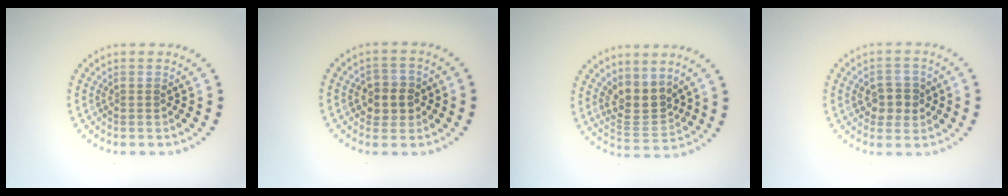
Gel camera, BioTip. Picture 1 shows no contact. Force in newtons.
{"total": 2.8, "press": 2.7, "slide": 0.7}
{"total": 3.4, "press": 2.9, "slide": 1.7}
{"total": 2.8, "press": 2.8, "slide": 0.4}